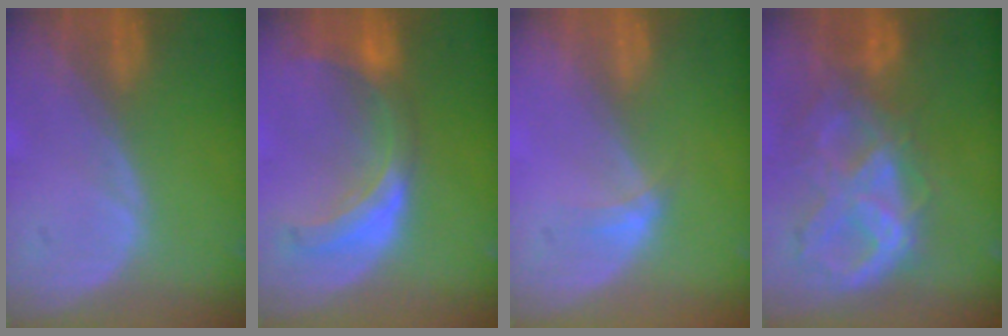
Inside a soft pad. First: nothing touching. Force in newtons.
{"total": 8.0, "press": 7.1, "slide": 3.8}
{"total": 1.9, "press": 1.5, "slide": 1.1}
{"total": 10.5, "press": 8.8, "slide": 5.7}